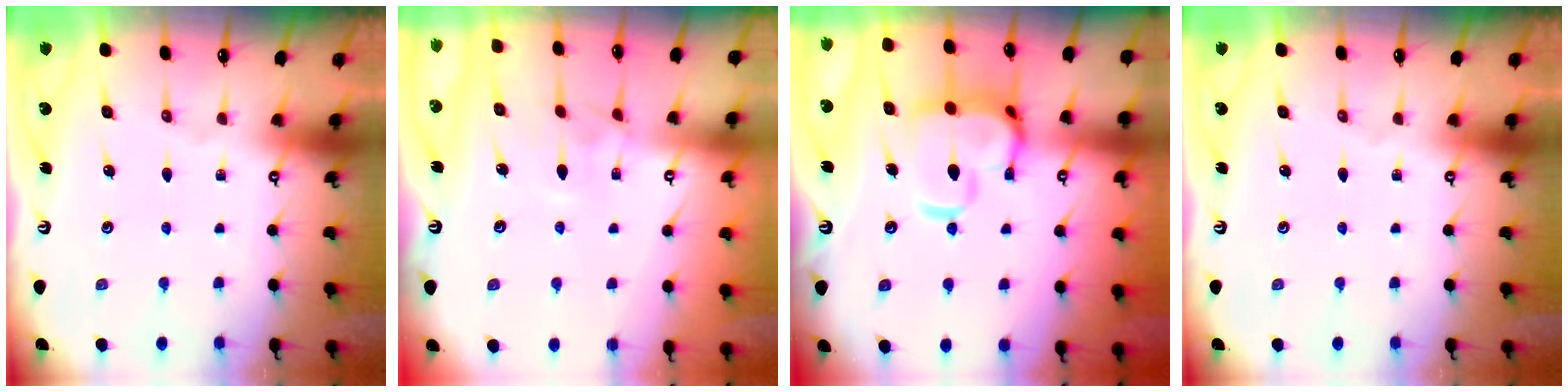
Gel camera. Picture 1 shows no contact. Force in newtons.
{"total": 2.6, "press": 2.5, "slide": 0.7}
{"total": 10.1, "press": 9.9, "slide": 1.6}
{"total": 0.0}